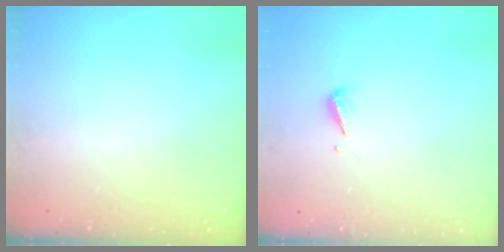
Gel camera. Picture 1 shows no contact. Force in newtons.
{"total": 3.9, "press": 3.9, "slide": 0.4}